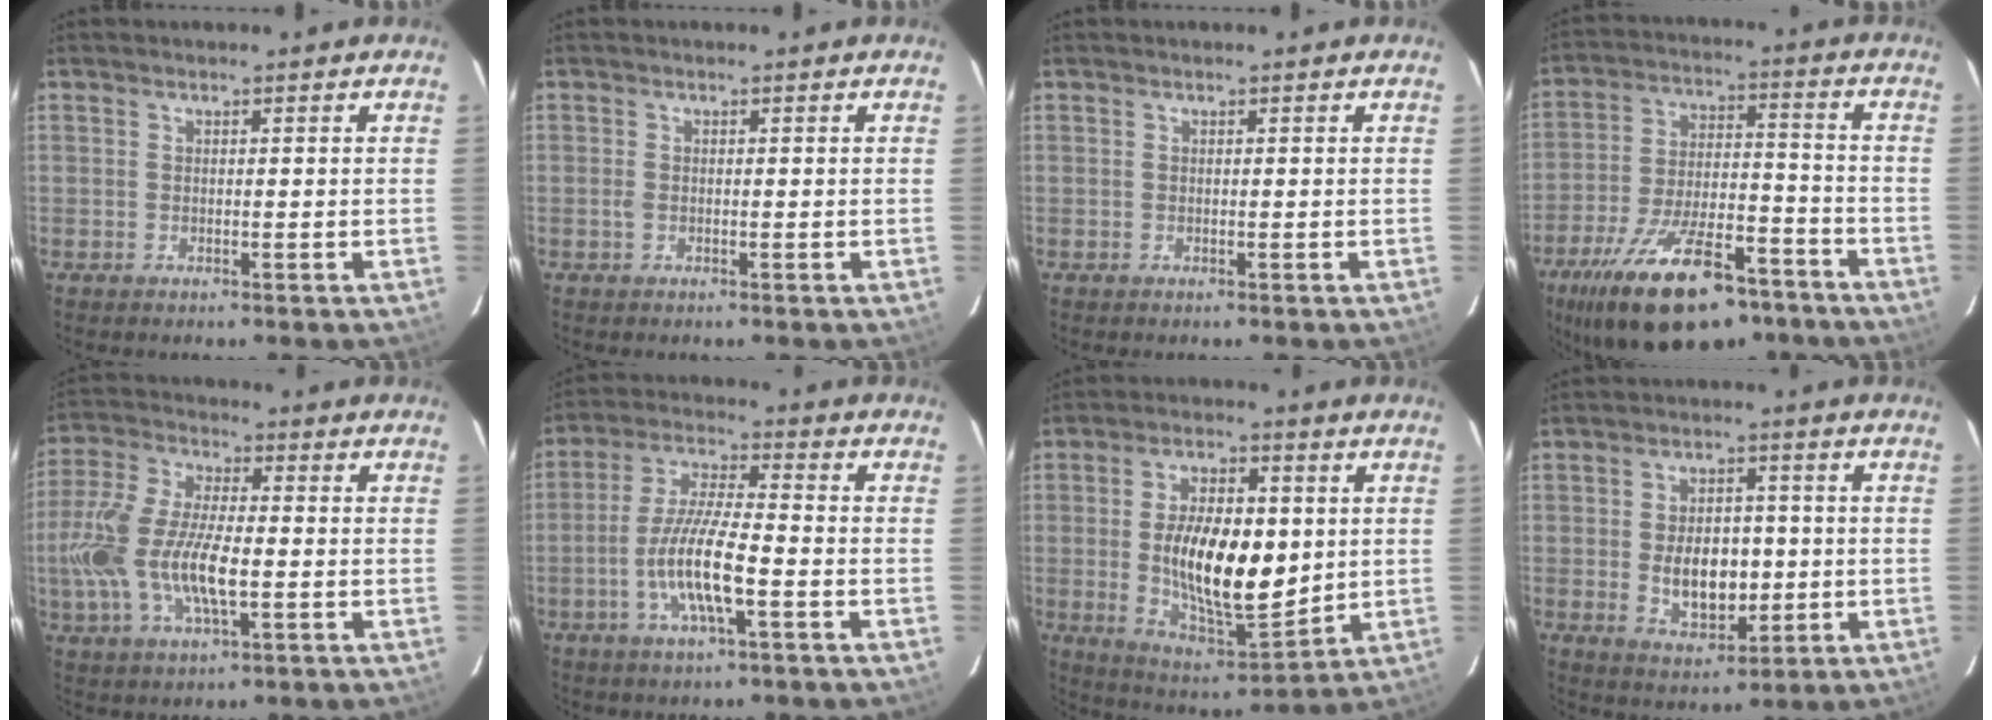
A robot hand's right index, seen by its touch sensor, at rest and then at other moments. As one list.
[{"total": 0.9, "force": [-0.2, 0.6, 0.6], "torque": [-0.013, 0.000, -0.005]}, {"total": 0.0}, {"total": 23.5, "force": [-16.1, 9.5, 14.3], "torque": [-0.265, -0.018, -0.243]}, {"total": 16.7, "force": [-2.9, 6.5, 15.2], "torque": [-0.318, -0.006, -0.056]}, {"total": 11.5, "force": [-3.9, 2.0, 10.7], "torque": [-0.217, -0.004, -0.073]}, {"total": 17.3, "force": [0.6, 7.8, 15.5], "torque": [-0.273, -0.010, 0.021]}, {"total": 9.6, "force": [-0.9, 5.8, 7.6], "torque": [-0.140, 0.001, -0.003]}]